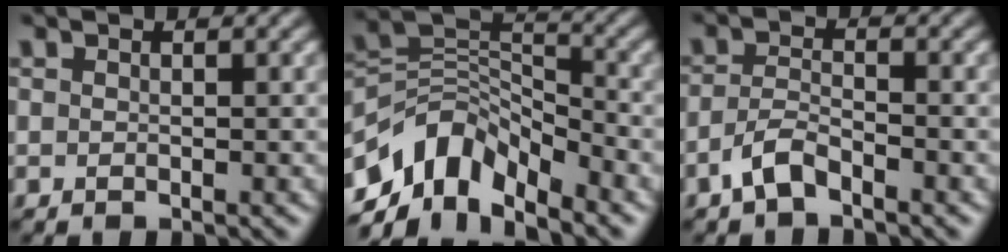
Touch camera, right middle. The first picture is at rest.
{"total": 7.8, "force": [-5.2, 4.2, 4.0], "torque": [-0.053, 0.000, -0.104]}
{"total": 2.3, "force": [-1.6, 0.8, 1.5], "torque": [-0.037, 0.008, -0.038]}